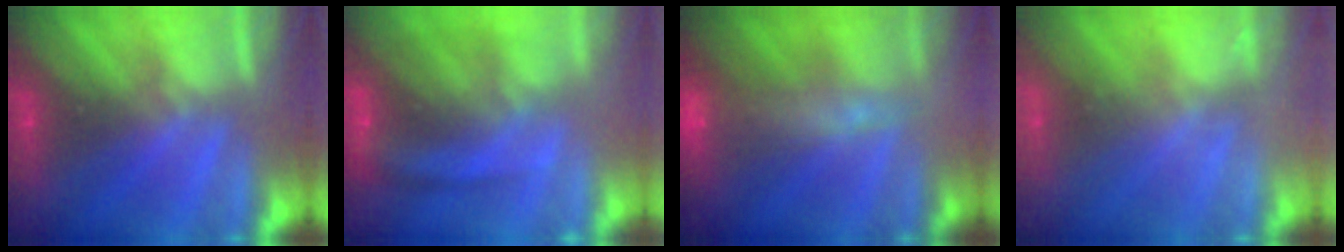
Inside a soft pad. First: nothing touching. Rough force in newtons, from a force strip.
{"total": 8.4}
{"total": 9.4}
{"total": 2.7}